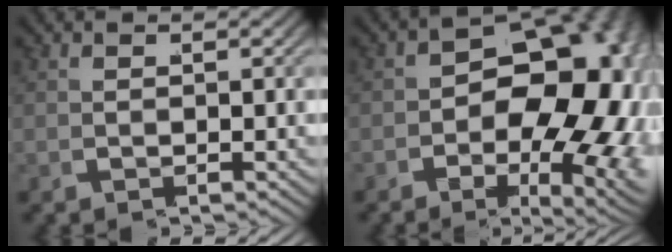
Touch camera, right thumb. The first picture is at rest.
{"total": 17.4, "force": [-0.7, 10.7, 13.8], "torque": [-0.172, -0.032, -0.003]}